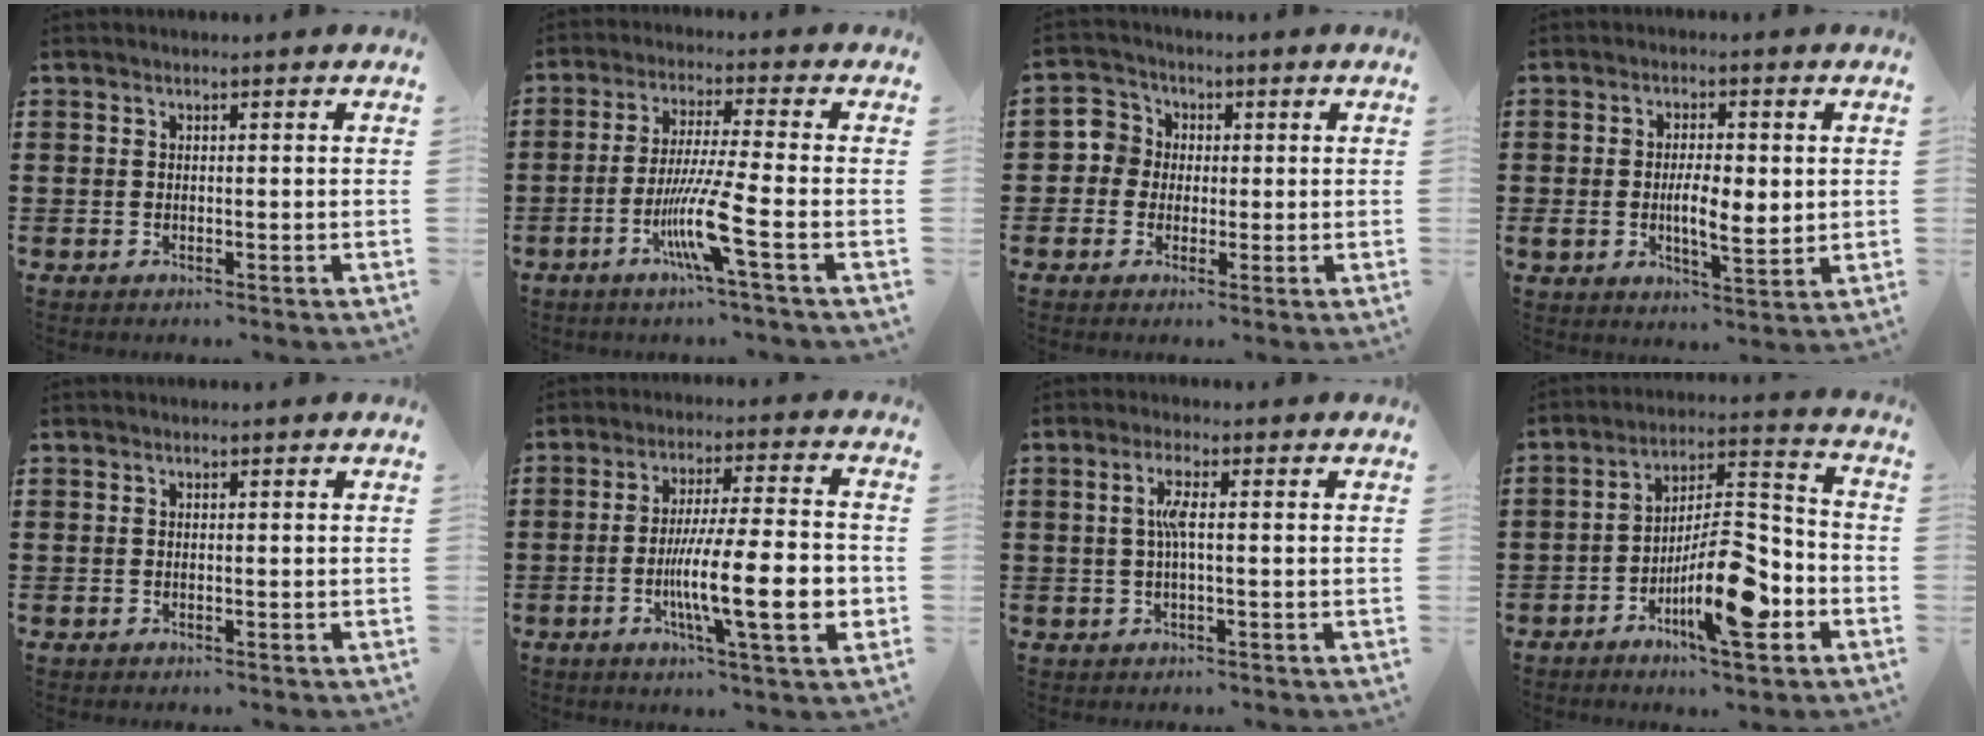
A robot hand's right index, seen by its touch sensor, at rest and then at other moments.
{"total": 9.3, "force": [-3.8, -0.2, 8.5], "torque": [-0.173, -0.020, -0.075]}
{"total": 4.0, "force": [-0.6, 3.9, 0.5], "torque": [-0.028, 0.011, -0.016]}
{"total": 5.6, "force": [-0.1, 2.4, 5.0], "torque": [-0.085, 0.005, -0.005]}
{"total": 0.0}
{"total": 15.4, "force": [-3.6, 3.0, 14.6], "torque": [-0.250, -0.013, -0.065]}
{"total": 3.3, "force": [0.2, 0.4, 3.3], "torque": [-0.071, -0.003, -0.003]}
{"total": 13.2, "force": [-6.1, 4.1, 11.0], "torque": [-0.206, 0.009, -0.110]}